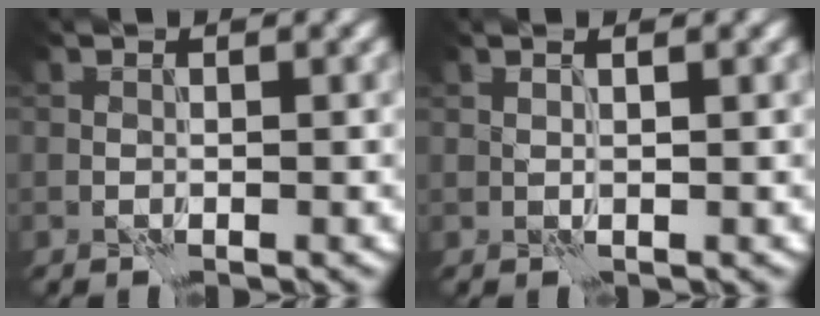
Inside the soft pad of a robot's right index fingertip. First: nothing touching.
{"total": 1.4, "force": [0.9, 0.4, 1.1], "torque": [-0.009, -0.003, 0.000]}